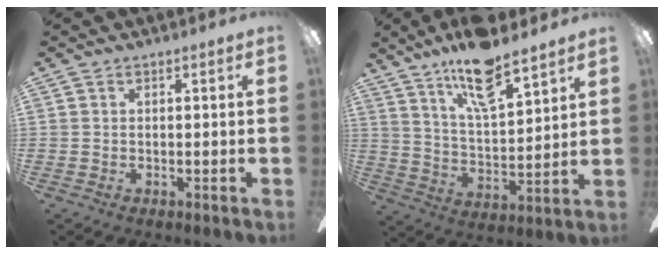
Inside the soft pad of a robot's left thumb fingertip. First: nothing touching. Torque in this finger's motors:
{"motor_torque": [0.30, 0.21, 1.49, -1.27, 0.08]}